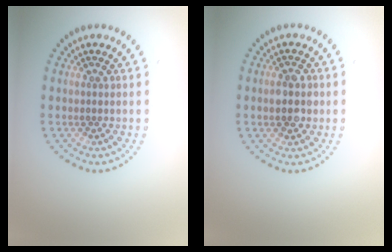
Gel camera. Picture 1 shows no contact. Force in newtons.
{"total": 2.8, "press": 2.8, "slide": 0.1}